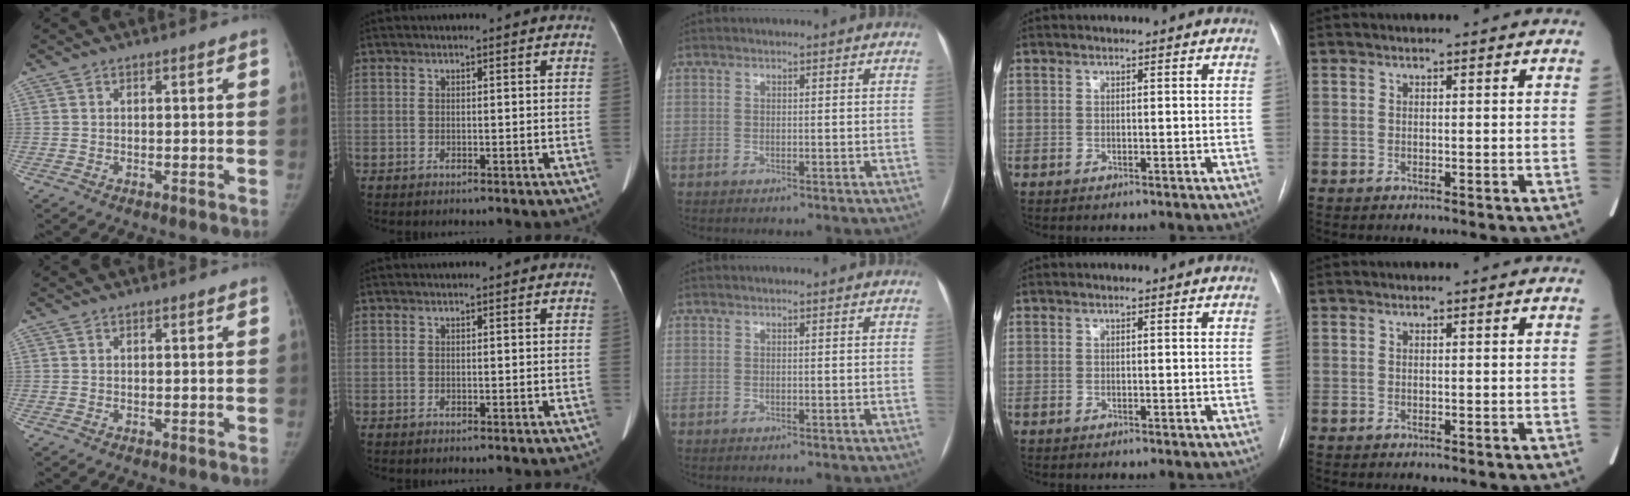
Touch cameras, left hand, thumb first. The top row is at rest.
{}